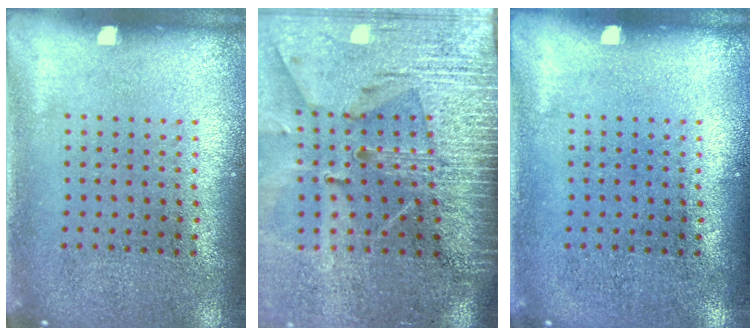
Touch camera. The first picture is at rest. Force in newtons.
{"total": 4.1, "press": 3.5, "slide": 2.2}
{"total": 0.0}